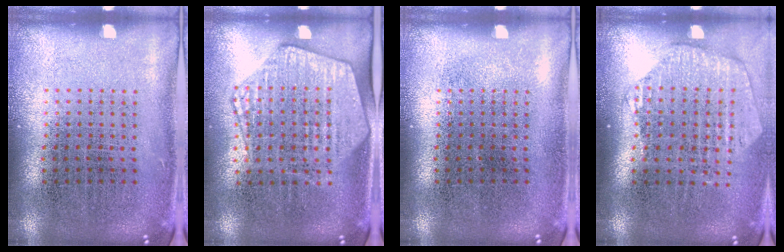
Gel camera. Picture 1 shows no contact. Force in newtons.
{"total": 2.1, "press": 1.9, "slide": 0.8}
{"total": 0.0}
{"total": 1.8, "press": 1.7, "slide": 0.6}